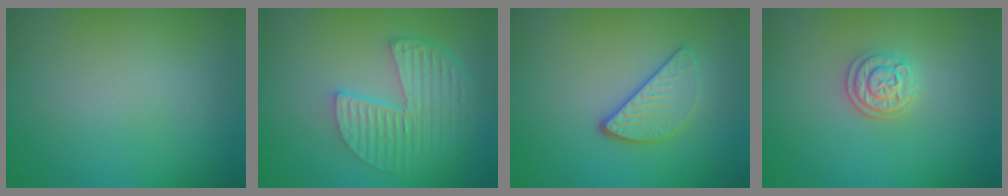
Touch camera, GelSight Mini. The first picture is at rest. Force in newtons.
{"total": 5.7, "press": 4.3, "slide": 3.7}
{"total": 3.0, "press": 2.5, "slide": 1.6}
{"total": 2.6, "press": 2.2, "slide": 1.3}